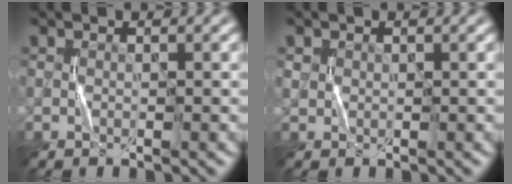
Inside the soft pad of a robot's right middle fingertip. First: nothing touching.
{"total": 0.7, "force": [0.3, 0.7, 0.1], "torque": [0.001, -0.001, 0.008]}